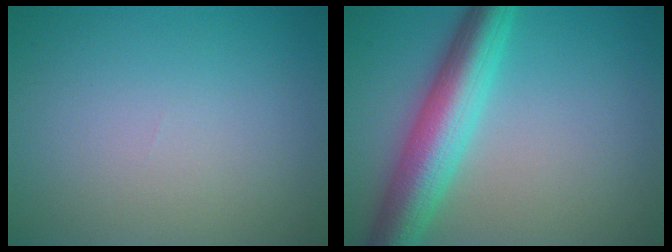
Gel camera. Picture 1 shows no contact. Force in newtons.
{"total": 7.4, "press": 7.4, "slide": 0.2}